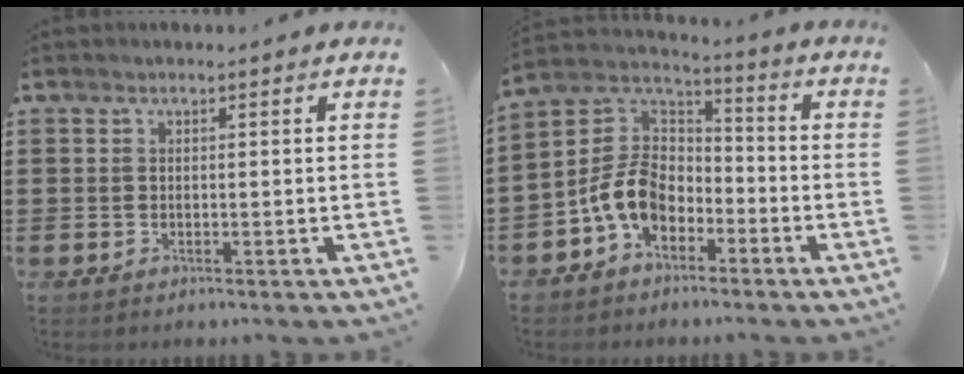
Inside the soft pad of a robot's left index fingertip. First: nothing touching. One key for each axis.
{"total": 9.4, "fx": -4.3, "fy": 6.4, "fz": 5.4, "tx": -0.147, "ty": 0.011, "tz": -0.092}